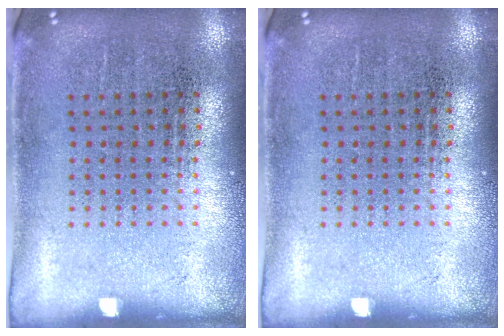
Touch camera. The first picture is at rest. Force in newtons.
{"total": 0.0}